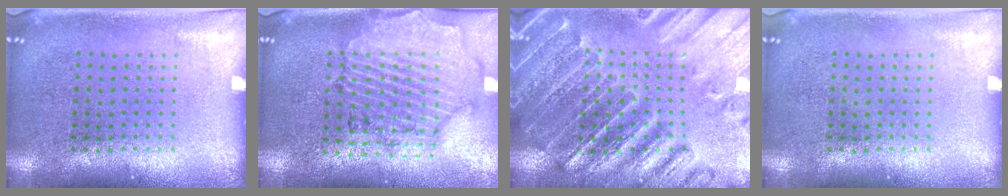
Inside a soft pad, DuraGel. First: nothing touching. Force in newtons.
{"total": 1.5, "press": 1.5, "slide": 0.3}
{"total": 2.7, "press": 2.7, "slide": 0.4}
{"total": 0.0}